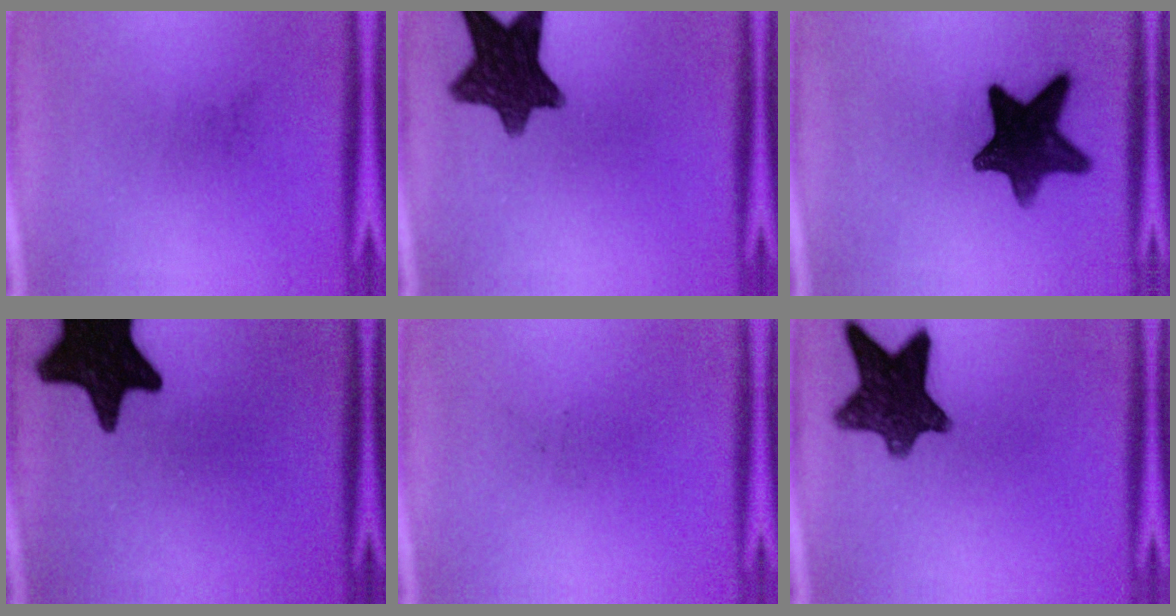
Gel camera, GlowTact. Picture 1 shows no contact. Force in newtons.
{"total": 12.2}
{"total": 13.4}
{"total": 17.3}
{"total": 0.0}
{"total": 12.0}